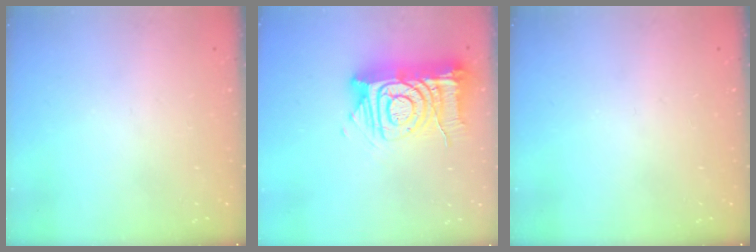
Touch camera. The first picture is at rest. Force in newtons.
{"total": 17.1, "press": 17.0, "slide": 1.9}
{"total": 0.0}